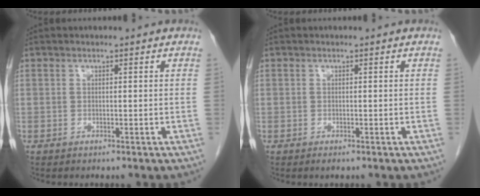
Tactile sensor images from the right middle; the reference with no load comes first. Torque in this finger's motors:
{"motor_torque": [0.45, -0.05, -0.14, -0.02]}